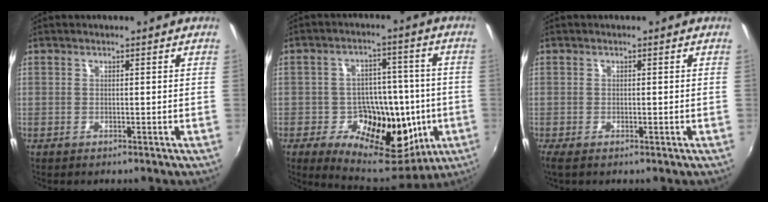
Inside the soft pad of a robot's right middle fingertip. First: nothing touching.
{"total": 18.1, "force": [-5.1, 12.6, 11.9], "torque": [-0.208, 0.001, -0.061]}
{"total": 1.5, "force": [-0.8, 0.5, 1.1], "torque": [-0.025, -0.006, -0.015]}